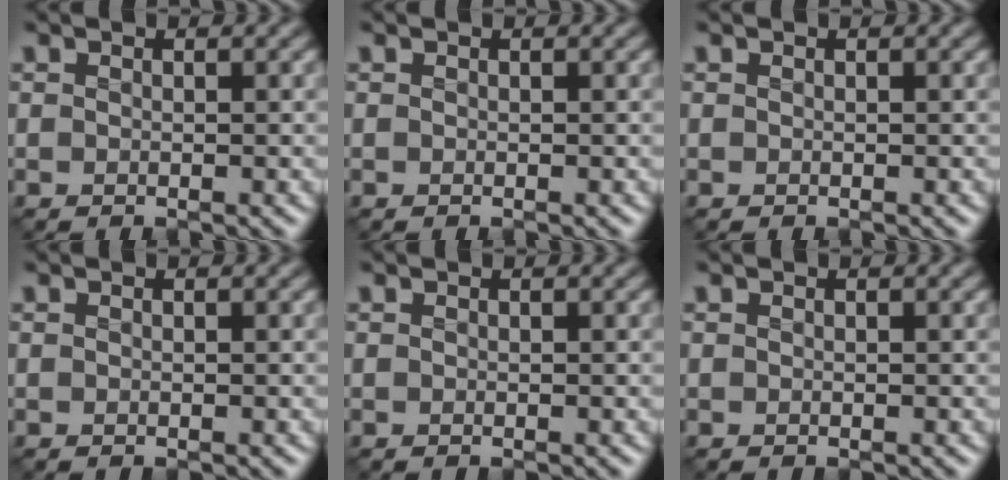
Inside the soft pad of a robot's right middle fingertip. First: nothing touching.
{"total": 0.0}
{"total": 0.0}
{"total": 0.0}
{"total": 0.0}
{"total": 0.0}